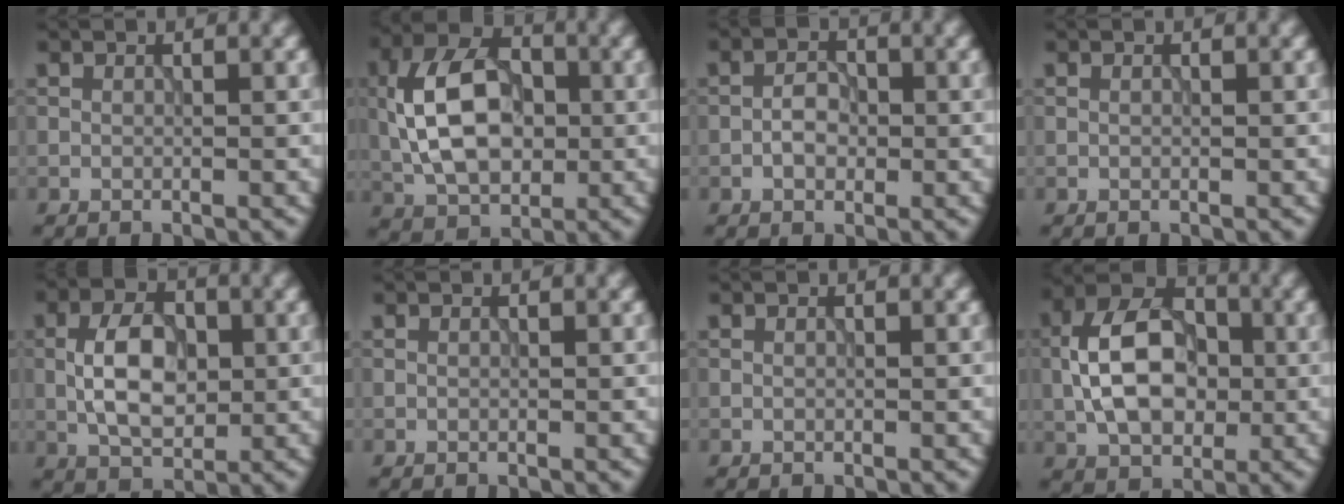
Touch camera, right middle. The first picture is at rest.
{"total": 9.1, "force": [0.1, 5.8, 6.9], "torque": [-0.139, 0.013, -0.010]}
{"total": 2.1, "force": [-0.6, 1.4, 1.5], "torque": [-0.025, 0.006, -0.015]}
{"total": 0.0}
{"total": 5.6, "force": [-0.3, 3.3, 4.5], "torque": [-0.083, 0.004, -0.008]}
{"total": 0.0}
{"total": 0.0}
{"total": 8.5, "force": [-0.6, 5.5, 6.4], "torque": [-0.119, 0.016, -0.021]}